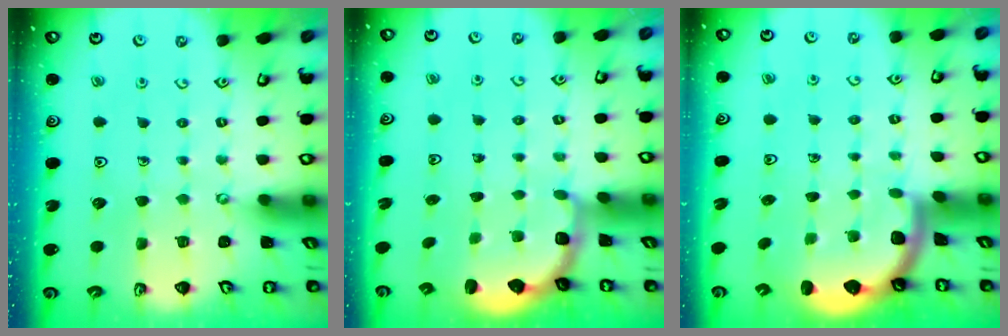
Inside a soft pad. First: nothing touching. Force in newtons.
{"total": 2.9, "press": 2.4, "slide": 1.6}
{"total": 1.9, "press": 1.8, "slide": 0.3}